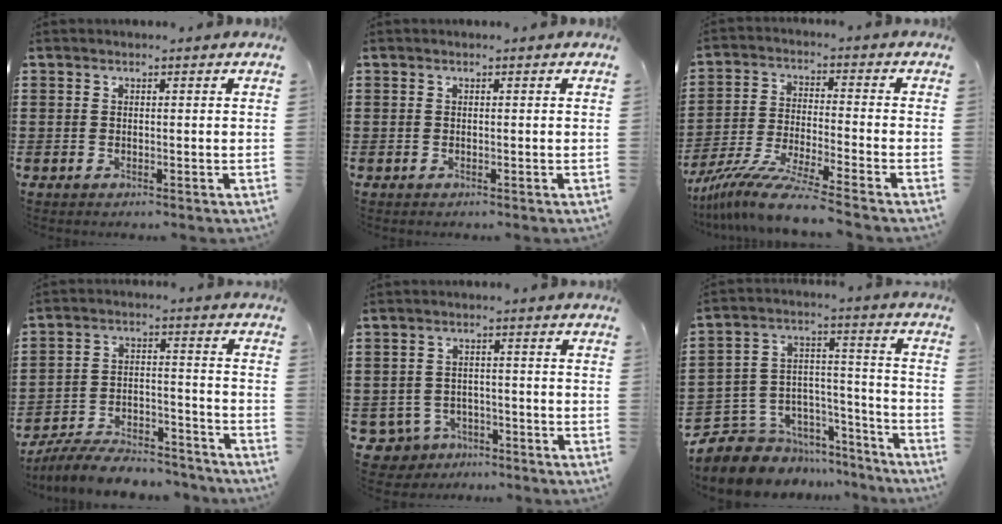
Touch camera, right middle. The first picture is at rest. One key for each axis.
{"total": 0.0}
{"total": 9.1, "fx": -7.9, "fy": -0.2, "fz": 4.5, "tx": -0.095, "ty": -0.007, "tz": -0.157}
{"total": 8.0, "fx": -7.6, "fy": 1.3, "fz": 2.1, "tx": -0.032, "ty": 0.019, "tz": -0.145}
{"total": 3.5, "fx": -3.0, "fy": 1.7, "fz": 0.7, "tx": -0.042, "ty": -0.004, "tz": -0.070}
{"total": 7.3, "fx": -5.5, "fy": 4.8, "fz": 0.1, "tx": -0.029, "ty": 0.007, "tz": -0.105}